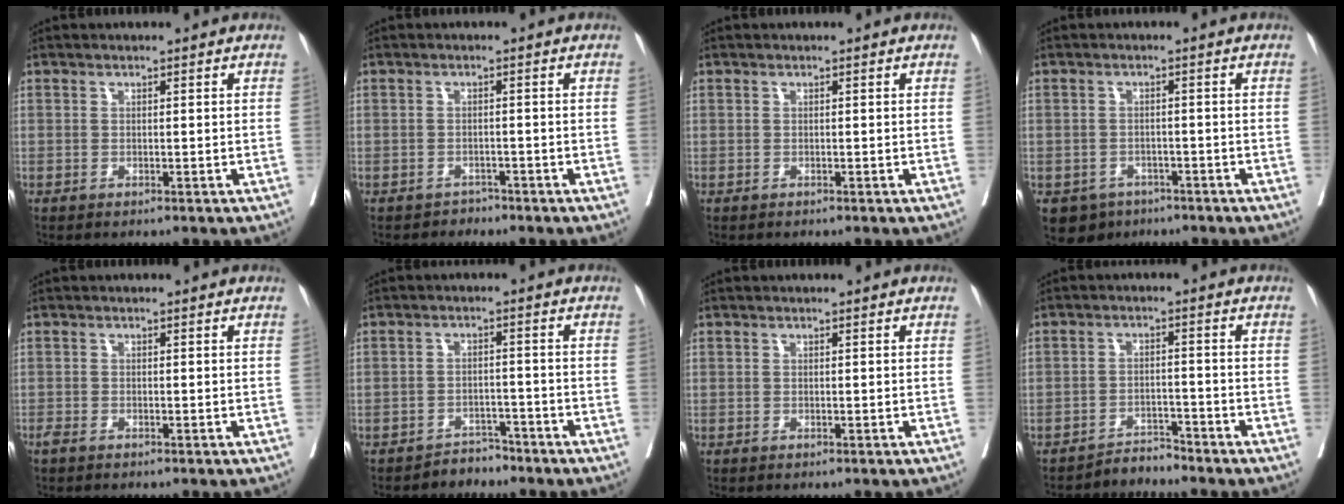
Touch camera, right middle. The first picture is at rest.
{"total": 1.3, "force": [-1.2, 0.6, -0.4], "torque": [0.002, -0.001, -0.021]}
{"total": 0.0}
{"total": 4.4, "force": [-2.9, 3.3, 0.7], "torque": [-0.011, 0.002, -0.040]}
{"total": 0.9, "force": [-0.8, 0.2, 0.5], "torque": [-0.016, -0.004, -0.016]}
{"total": 2.9, "force": [-2.6, 1.1, -0.3], "torque": [0.004, 0.001, -0.040]}
{"total": 0.0}
{"total": 2.9, "force": [-2.9, 0.0, -0.6], "torque": [0.015, -0.008, -0.047]}